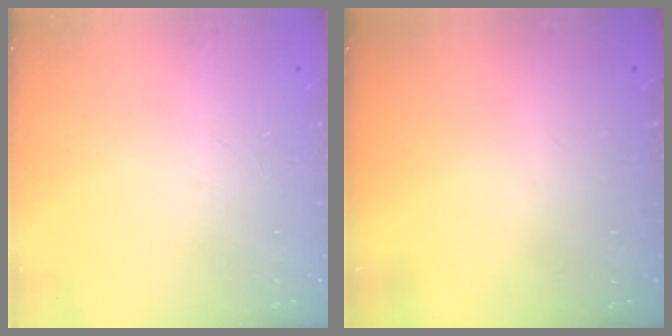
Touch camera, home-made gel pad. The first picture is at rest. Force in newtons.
{"total": 0.0}